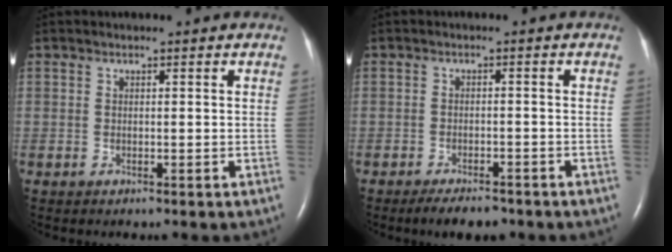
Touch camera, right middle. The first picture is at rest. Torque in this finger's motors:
{"motor_torque": [0.09, -0.01, 0.03, 0.01]}